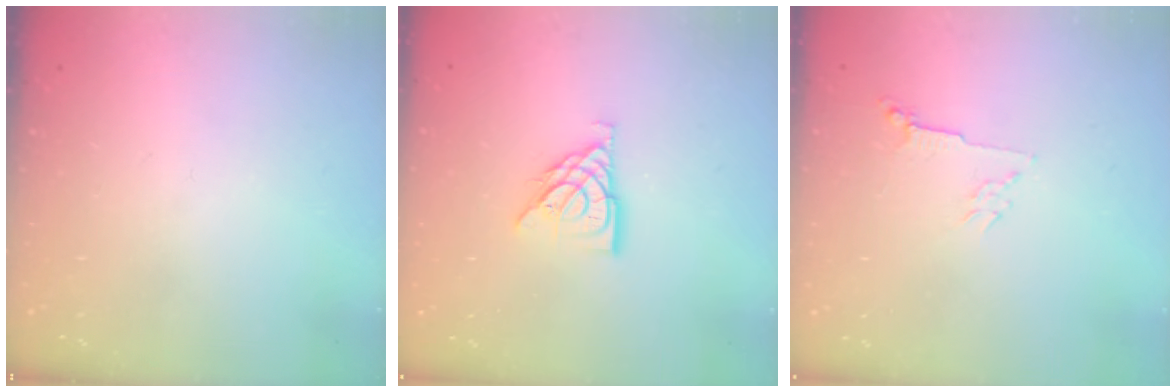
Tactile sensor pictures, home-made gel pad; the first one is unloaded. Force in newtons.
{"total": 9.6, "press": 9.6, "slide": 0.4}
{"total": 2.8, "press": 2.7, "slide": 0.6}